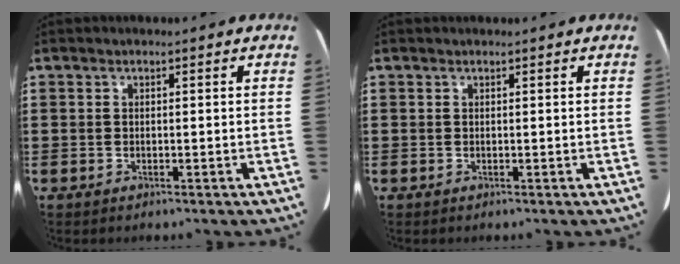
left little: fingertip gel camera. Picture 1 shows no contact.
{"total": 0.0}